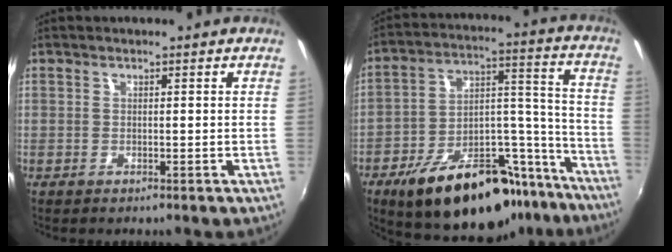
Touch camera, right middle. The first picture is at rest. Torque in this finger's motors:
{"motor_torque": [1.12, -1.02, 0.39, 0.17]}